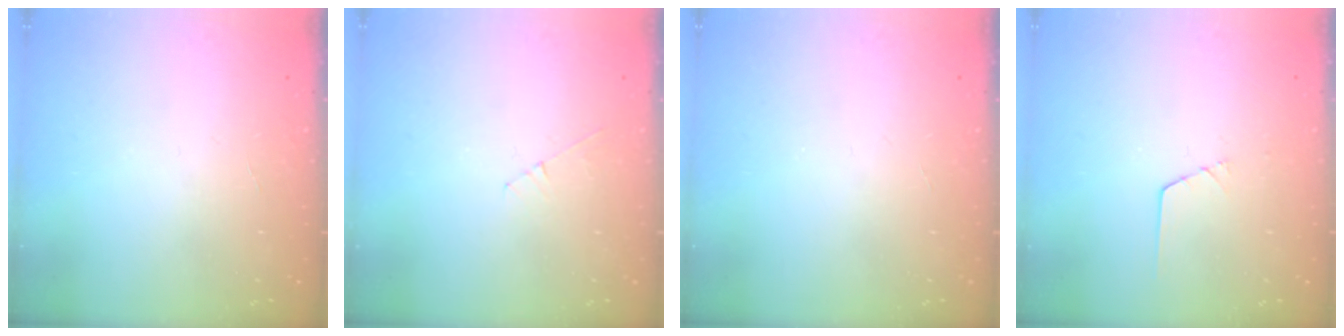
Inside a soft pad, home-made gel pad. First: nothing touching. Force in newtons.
{"total": 3.6, "press": 3.5, "slide": 0.4}
{"total": 0.0}
{"total": 1.4, "press": 1.4, "slide": 0.1}